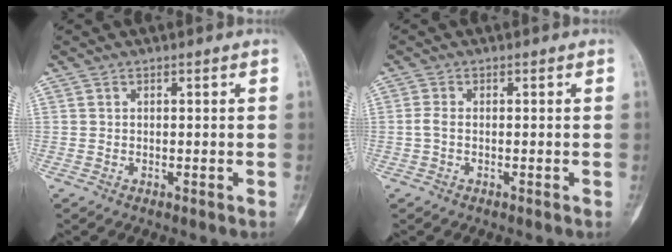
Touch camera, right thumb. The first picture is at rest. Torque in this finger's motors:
{"motor_torque": [0.41, 0.40, 1.23, -0.19, 0.15]}